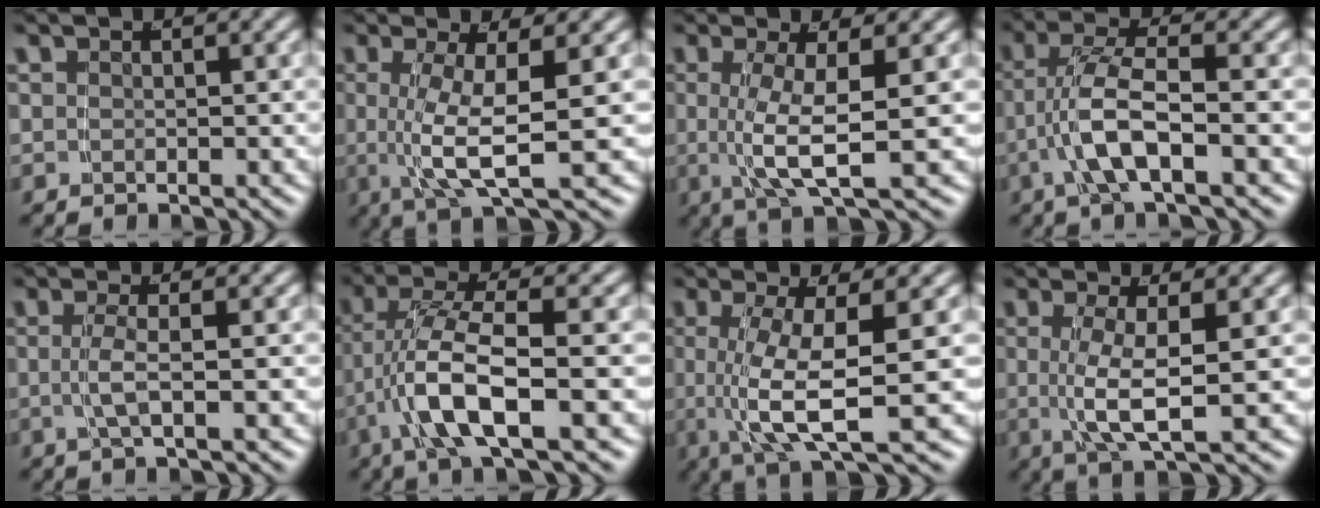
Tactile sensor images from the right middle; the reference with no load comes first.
{"total": 5.8, "force": [-0.6, 1.1, 5.6], "torque": [-0.109, -0.014, -0.002]}
{"total": 5.1, "force": [-0.5, 0.7, 5.1], "torque": [-0.101, -0.012, -0.002]}
{"total": 4.3, "force": [-0.5, 0.9, 4.2], "torque": [-0.087, -0.004, -0.007]}
{"total": 2.1, "force": [-0.3, -0.6, 2.0], "torque": [-0.044, -0.004, -0.001]}
{"total": 5.9, "force": [-0.3, 1.7, 5.7], "torque": [-0.121, -0.008, -0.001]}
{"total": 6.6, "force": [-0.7, 1.7, 6.3], "torque": [-0.118, -0.015, -0.004]}
{"total": 4.6, "force": [-0.3, 0.6, 4.6], "torque": [-0.095, -0.011, 0.002]}